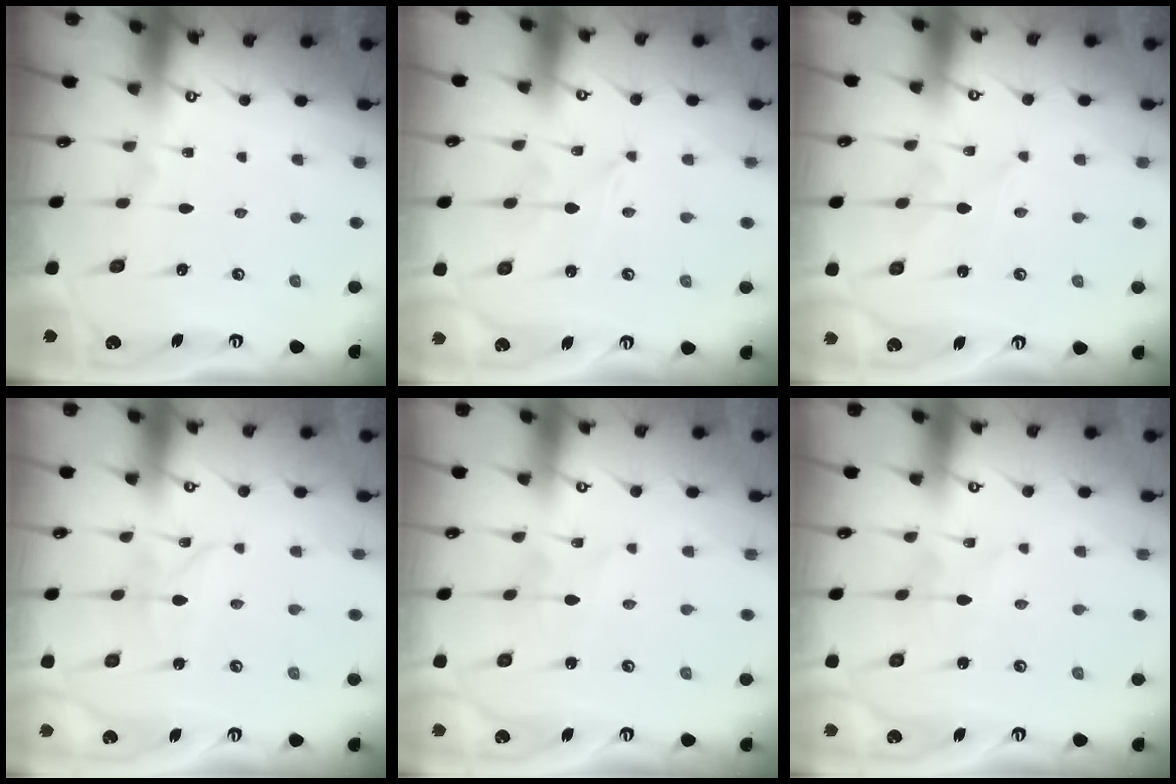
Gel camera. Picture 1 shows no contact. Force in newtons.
{"total": 0.0}
{"total": 0.6, "press": 0.6, "slide": 0.1}
{"total": 2.7, "press": 2.7, "slide": 0.3}
{"total": 2.7, "press": 2.7, "slide": 0.3}
{"total": 2.7, "press": 2.7, "slide": 0.3}